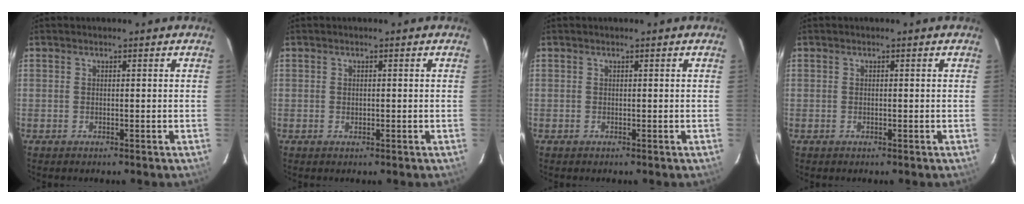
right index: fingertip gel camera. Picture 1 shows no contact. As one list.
[{"total": 0.7, "force": [-0.1, 0.5, 0.5], "torque": [-0.006, 0.003, 0.001]}, {"total": 0.0}, {"total": 0.0}]